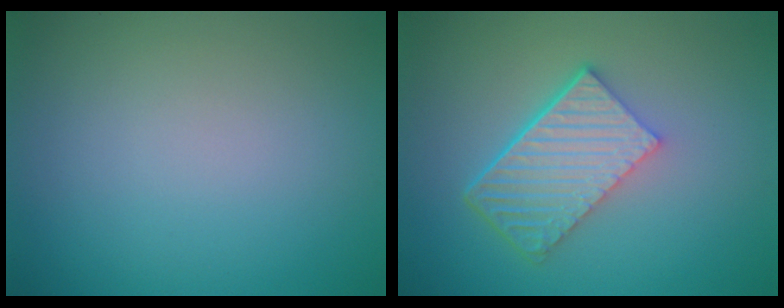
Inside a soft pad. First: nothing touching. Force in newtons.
{"total": 6.2, "press": 4.2, "slide": 4.5}